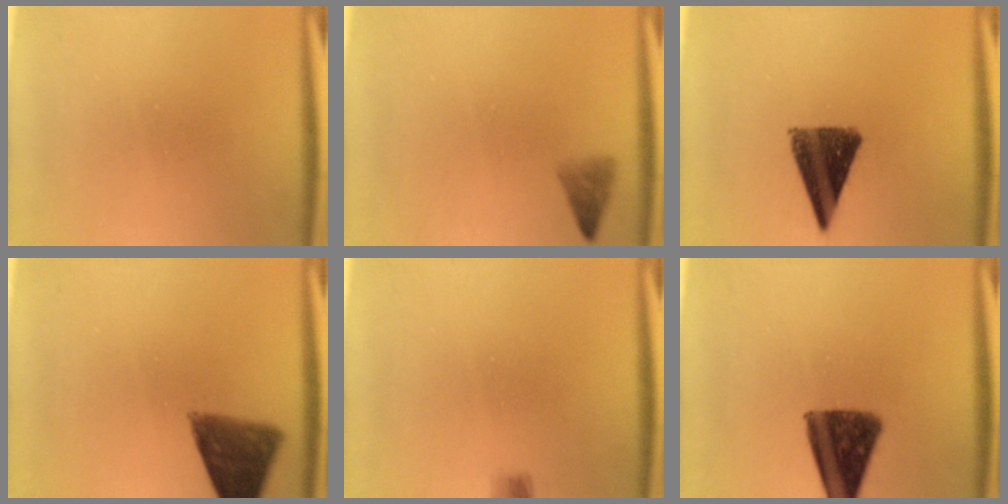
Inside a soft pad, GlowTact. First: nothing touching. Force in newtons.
{"total": 1.0}
{"total": 10.6}
{"total": 8.2}
{"total": 1.6}
{"total": 12.0}